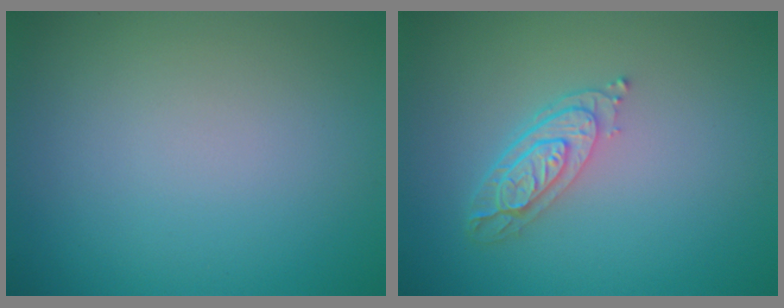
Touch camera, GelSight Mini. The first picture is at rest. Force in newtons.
{"total": 3.6, "press": 2.7, "slide": 2.4}